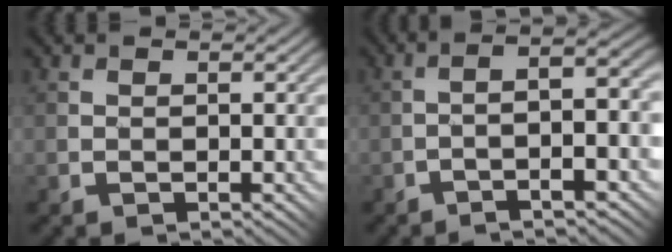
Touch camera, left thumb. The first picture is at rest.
{"total": 7.2, "force": [-1.9, 1.1, 6.8], "torque": [-0.098, 0.021, -0.032]}